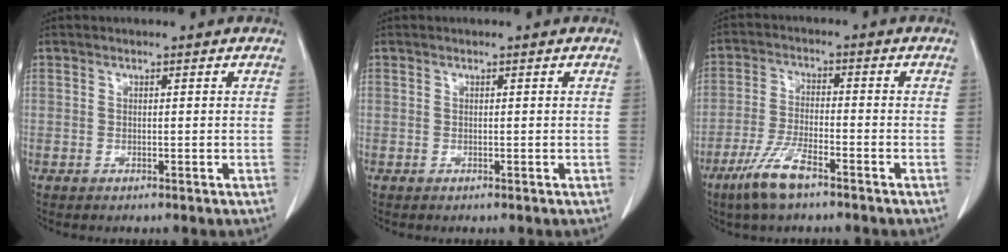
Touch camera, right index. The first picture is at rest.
{"total": 0.0}
{"total": 7.3, "force": [-5.0, 1.2, 5.2], "torque": [-0.115, -0.013, -0.095]}